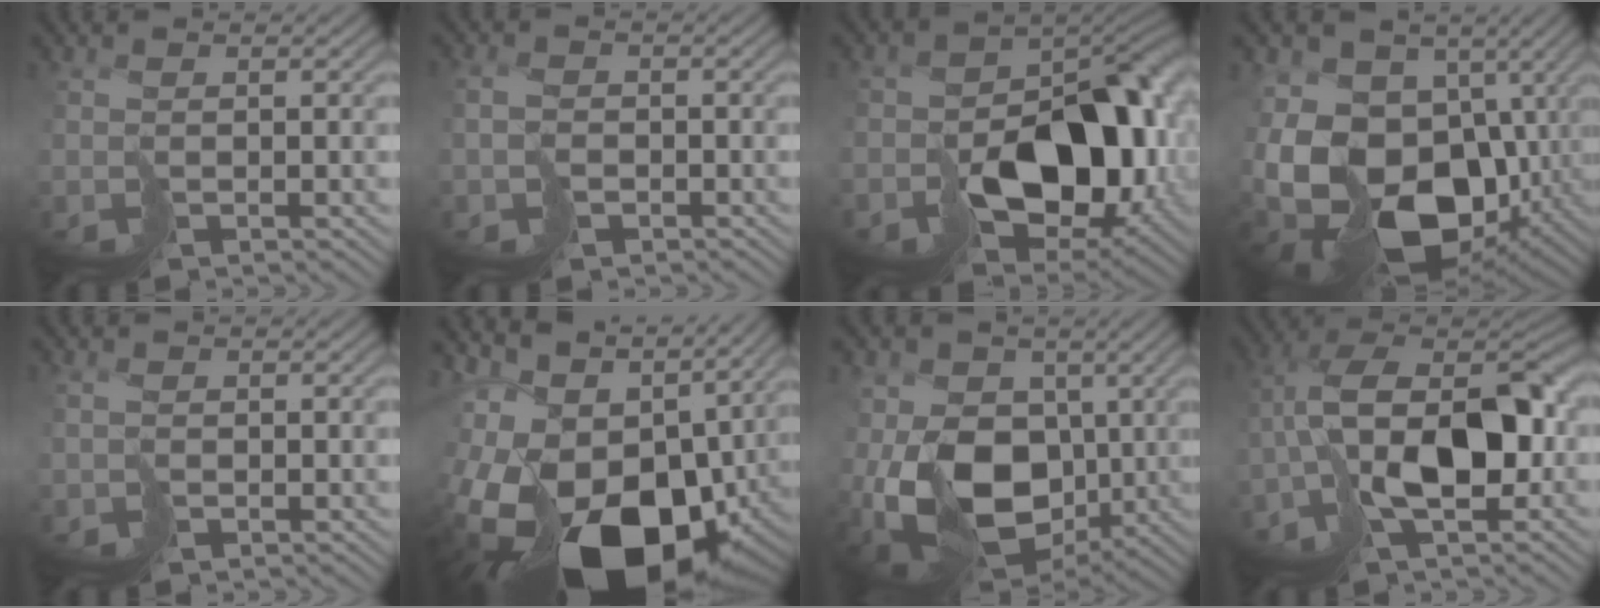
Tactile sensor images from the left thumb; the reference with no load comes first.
{"total": 3.1, "force": [-1.3, 2.6, 1.2], "torque": [-0.018, 0.004, -0.031]}
{"total": 16.1, "force": [-3.6, 11.3, 10.9], "torque": [-0.126, -0.035, -0.042]}
{"total": 20.1, "force": [-4.9, 13.5, 13.9], "torque": [-0.283, -0.015, -0.076]}
{"total": 1.5, "force": [-0.3, 1.3, 0.5], "torque": [-0.008, 0.003, -0.007]}
{"total": 18.7, "force": [-4.7, 12.0, 13.5], "torque": [-0.246, -0.038, -0.055]}
{"total": 14.2, "force": [-1.4, 10.0, 10.0], "torque": [-0.195, -0.011, -0.012]}
{"total": 11.6, "force": [-2.6, 6.3, 9.4], "torque": [-0.149, 0.013, -0.057]}